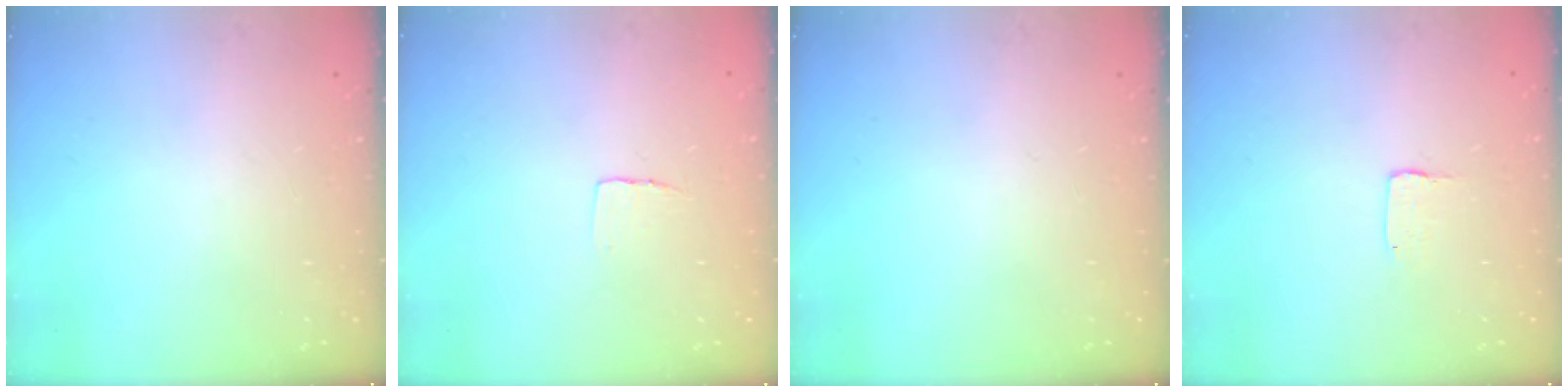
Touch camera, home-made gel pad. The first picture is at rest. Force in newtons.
{"total": 4.1, "press": 4.1, "slide": 0.3}
{"total": 0.0}
{"total": 1.3, "press": 1.2, "slide": 0.1}